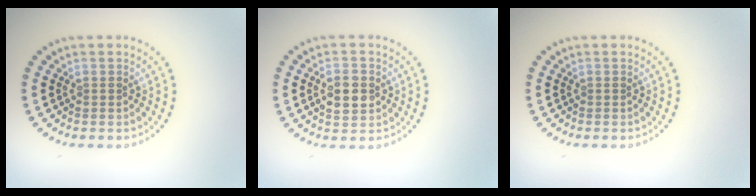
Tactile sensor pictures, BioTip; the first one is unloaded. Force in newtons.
{"total": 2.8, "press": 2.8, "slide": 0.1}
{"total": 0.0}